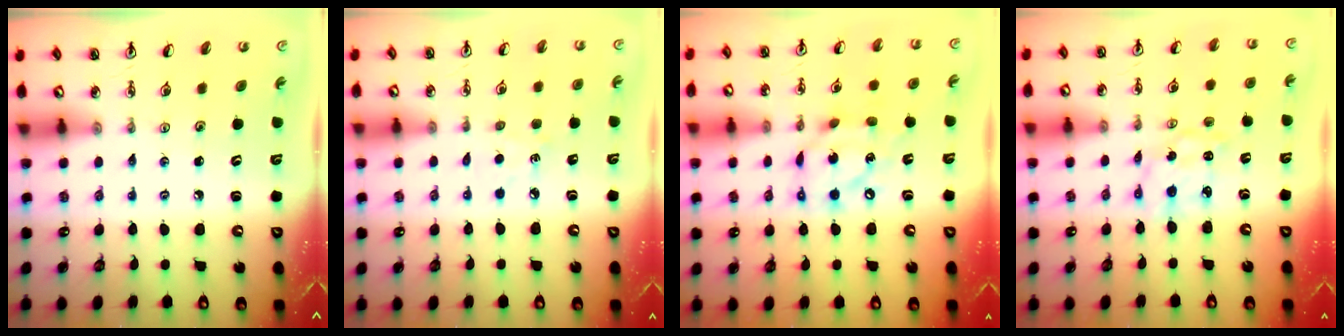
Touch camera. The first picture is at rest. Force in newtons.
{"total": 4.9, "press": 4.9, "slide": 0.6}
{"total": 14.0, "press": 14.0, "slide": 0.9}
{"total": 2.6, "press": 2.6, "slide": 0.3}